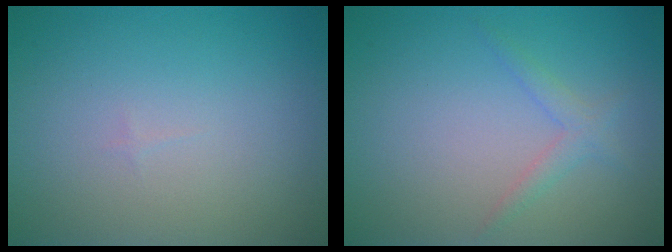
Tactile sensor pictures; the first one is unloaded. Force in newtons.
{"total": 1.5, "press": 1.5, "slide": 0.1}